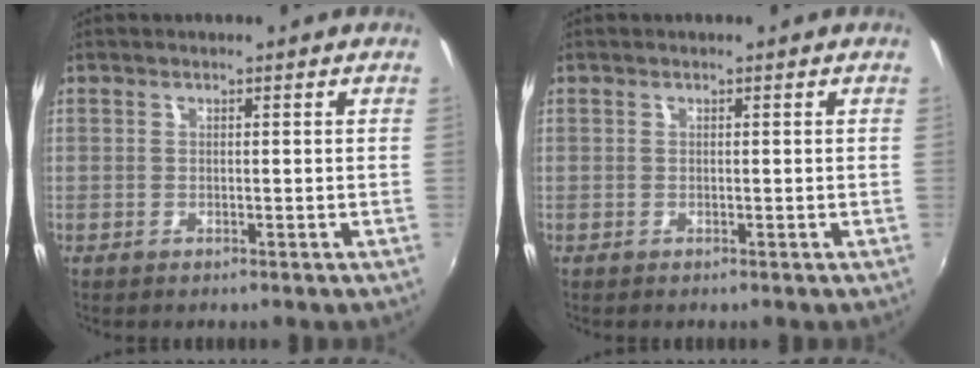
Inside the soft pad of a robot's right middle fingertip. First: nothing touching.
{"total": 0.0}